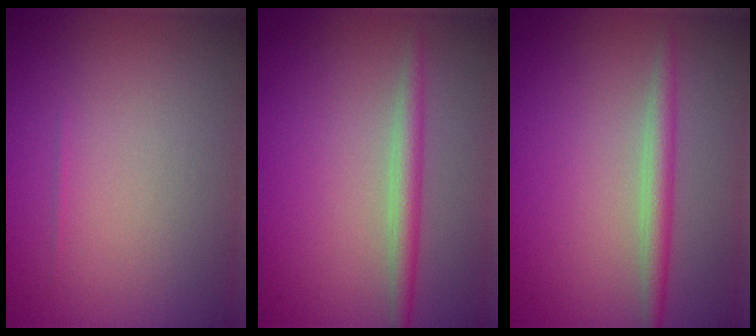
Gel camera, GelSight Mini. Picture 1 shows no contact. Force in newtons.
{"total": 2.2, "press": 2.2, "slide": 0.0}
{"total": 2.2, "press": 2.2, "slide": 0.0}